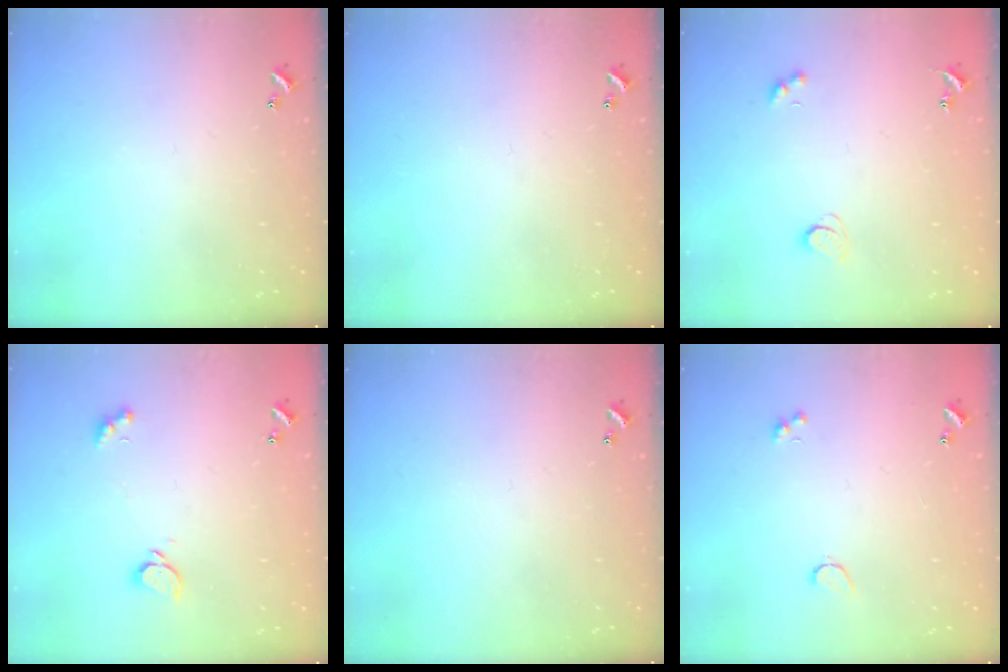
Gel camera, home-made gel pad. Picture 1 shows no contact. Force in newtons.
{"total": 0.0}
{"total": 2.0, "press": 1.9, "slide": 0.5}
{"total": 2.1, "press": 1.9, "slide": 0.9}
{"total": 0.0}
{"total": 1.2, "press": 1.1, "slide": 0.6}